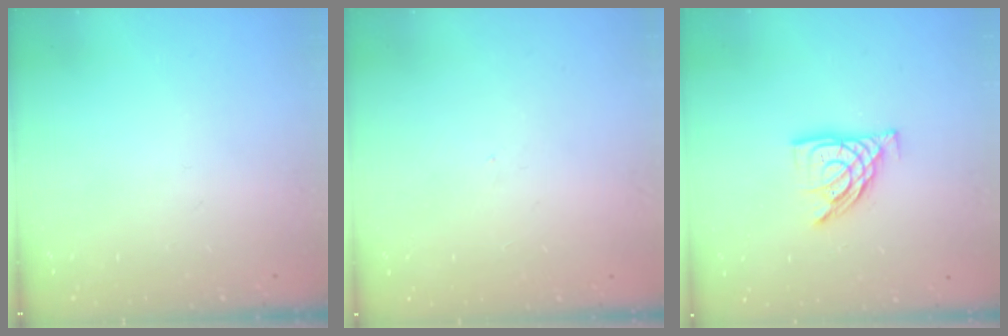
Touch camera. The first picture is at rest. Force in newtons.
{"total": 0.0}
{"total": 10.7, "press": 10.6, "slide": 1.2}